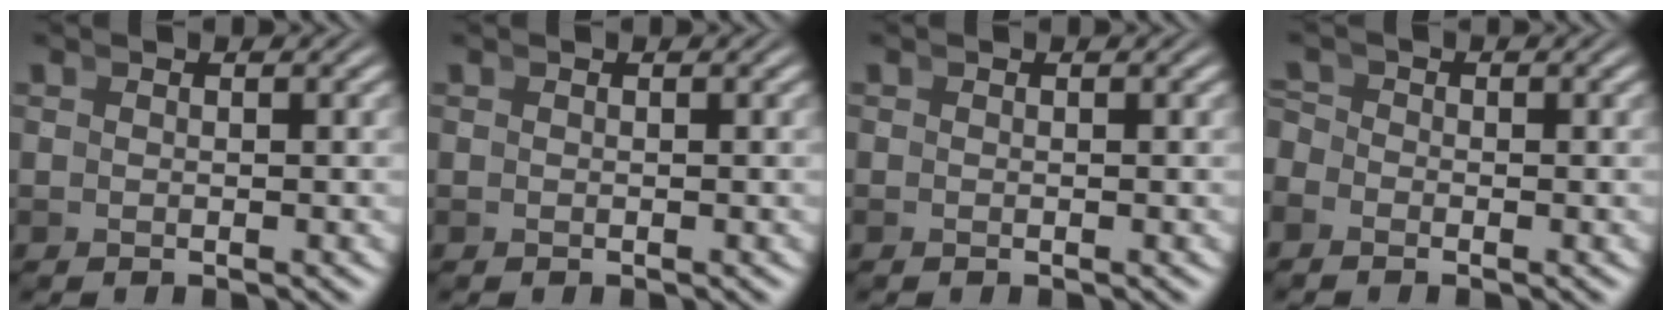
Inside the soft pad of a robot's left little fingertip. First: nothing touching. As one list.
[{"total": 0.0}, {"total": 0.0}, {"total": 1.5, "force": [-1.0, 1.0, 0.4], "torque": [-0.003, -0.008, -0.020]}]